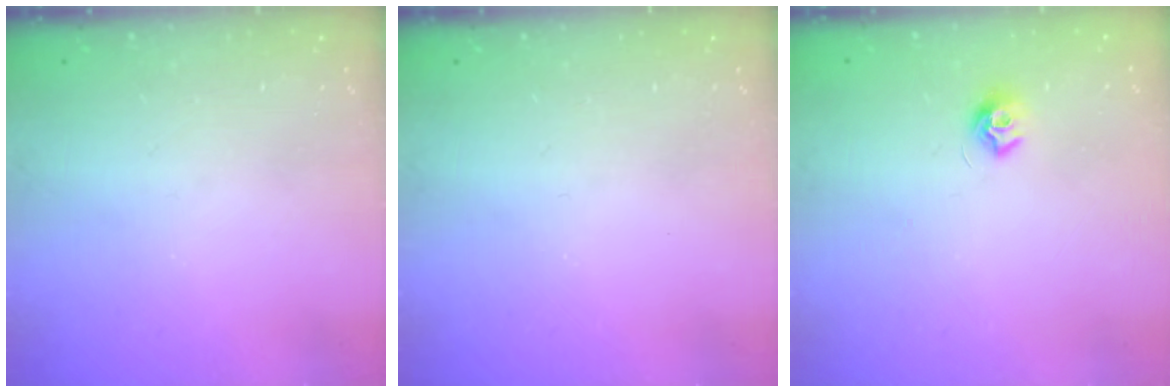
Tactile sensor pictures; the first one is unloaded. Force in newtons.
{"total": 0.0}
{"total": 7.6, "press": 7.6, "slide": 0.6}